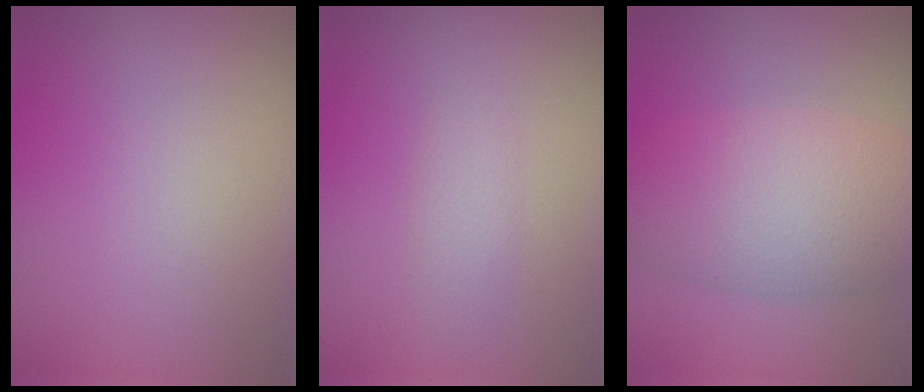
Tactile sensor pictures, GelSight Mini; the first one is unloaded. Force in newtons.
{"total": 1.6, "press": 1.6, "slide": 0.1}
{"total": 7.3, "press": 7.3, "slide": 0.3}